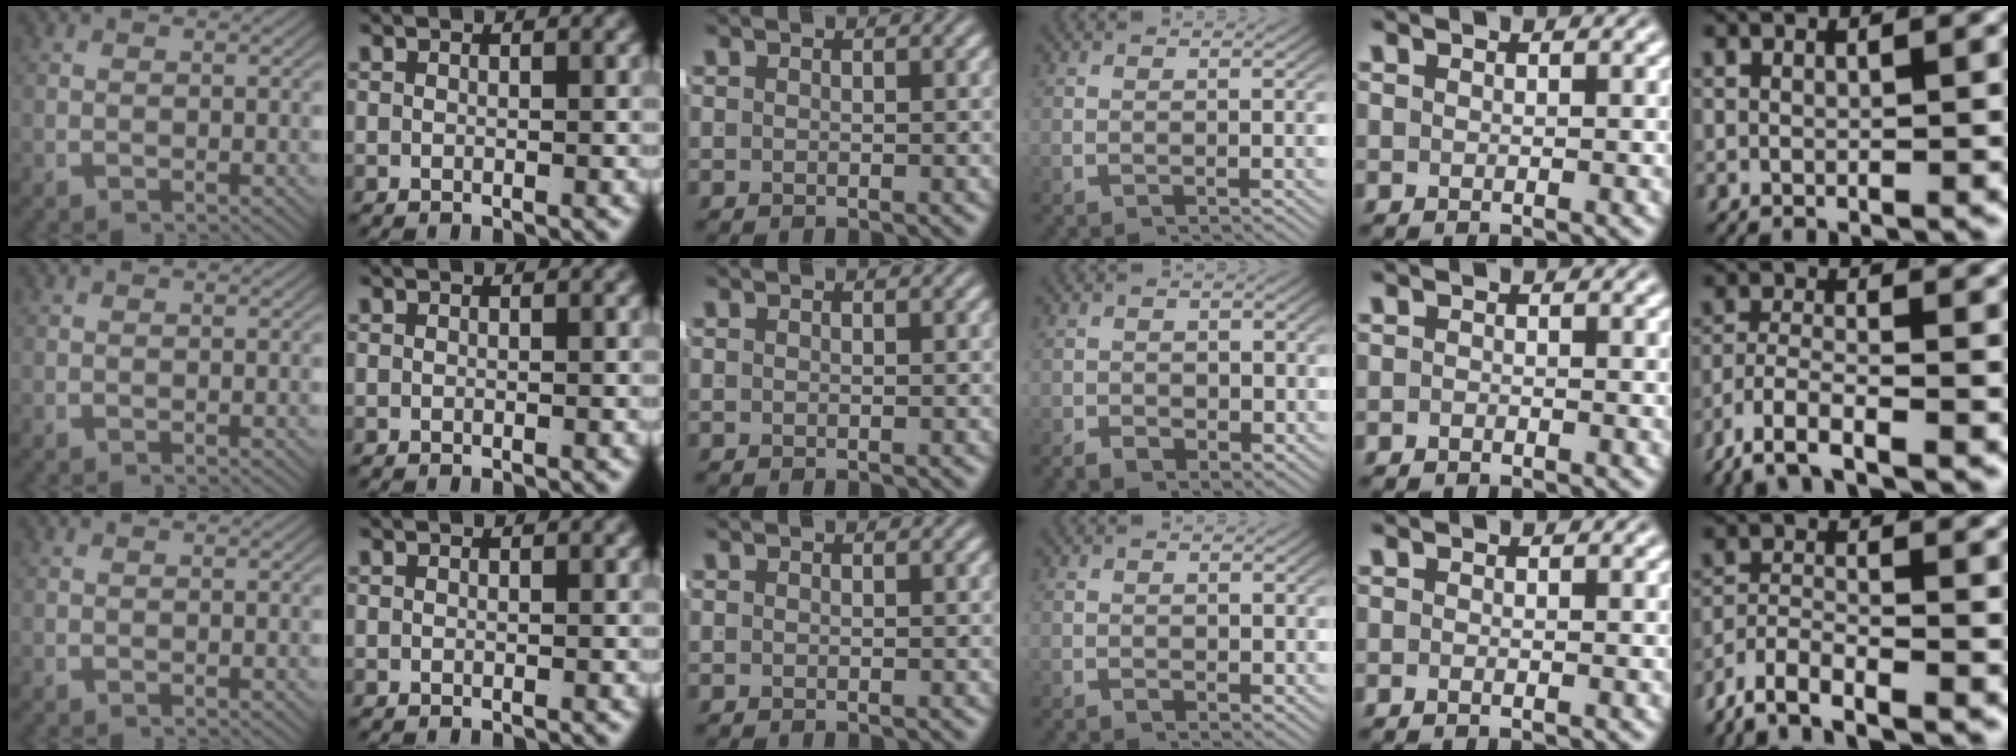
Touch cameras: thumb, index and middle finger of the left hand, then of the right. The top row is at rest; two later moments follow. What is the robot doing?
{"motion": "lift_and_place", "object": "shirt"}